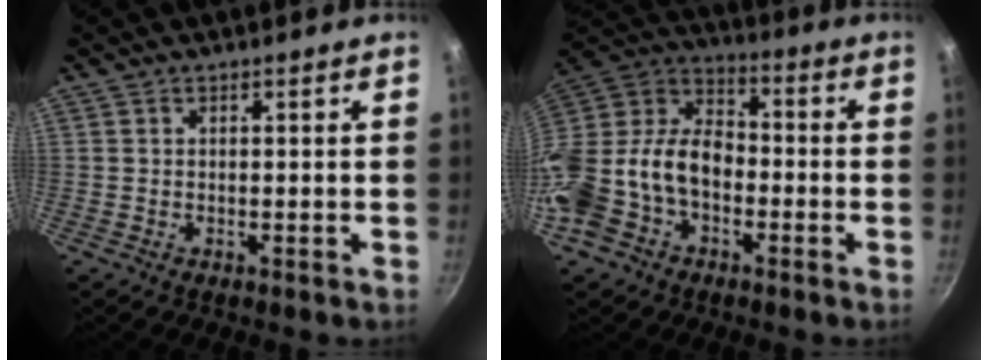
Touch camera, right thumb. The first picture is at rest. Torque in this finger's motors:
{"motor_torque": [2.69, 2.32, 1.92, -0.85, 0.25]}